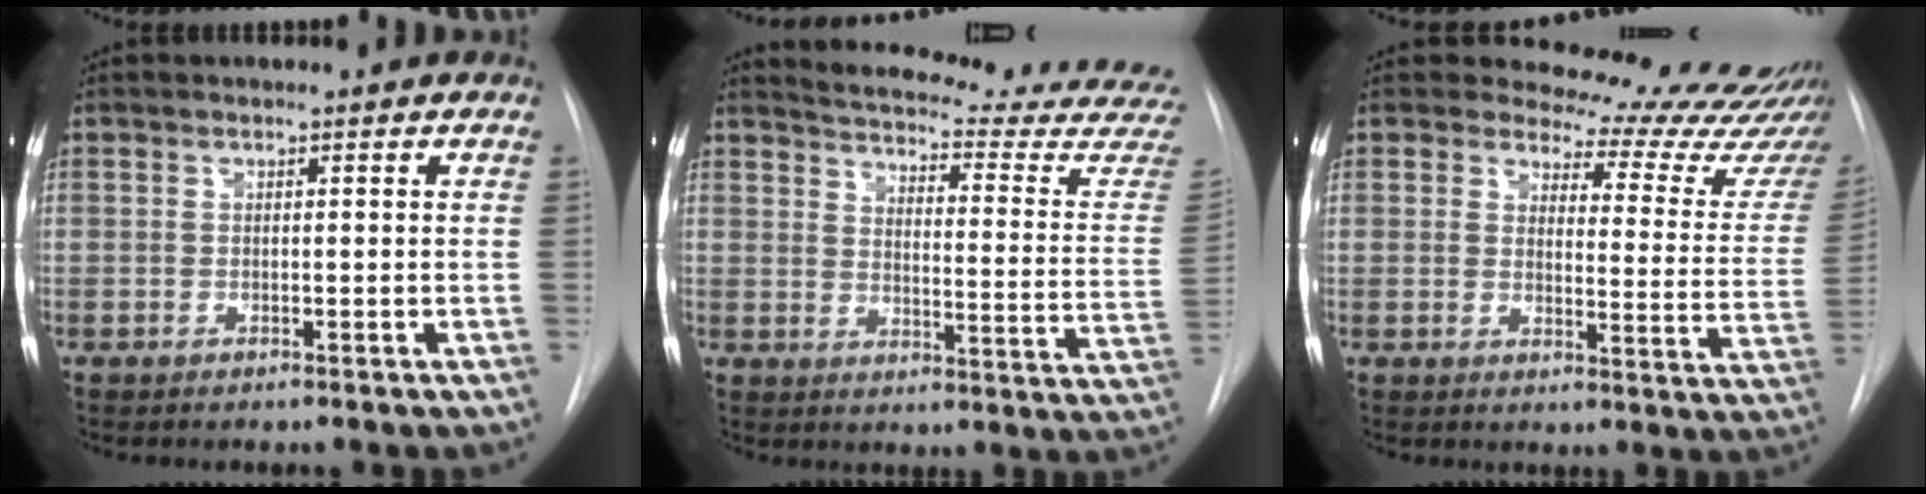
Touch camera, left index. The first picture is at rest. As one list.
[{"total": 22.6, "force": [21.8, 1.4, 5.9], "torque": [-0.080, -0.135, 0.242]}, {"total": 17.4, "force": [16.8, 3.6, 3.0], "torque": [-0.004, -0.119, 0.160]}]